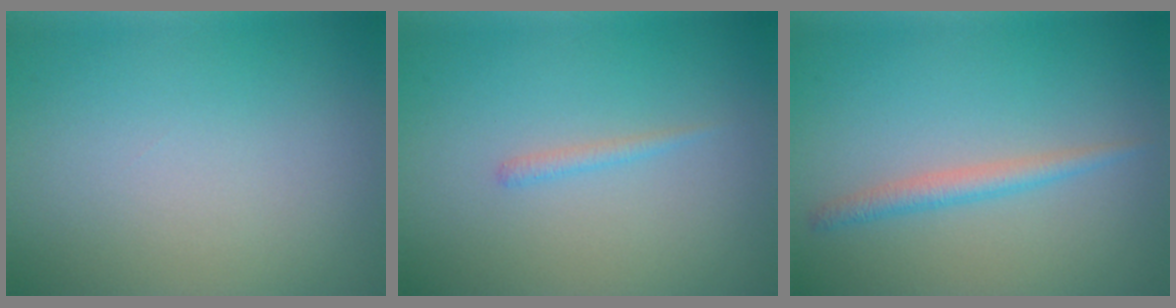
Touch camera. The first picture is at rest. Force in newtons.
{"total": 0.8, "press": 0.8, "slide": 0.1}
{"total": 1.8, "press": 1.8, "slide": 0.0}